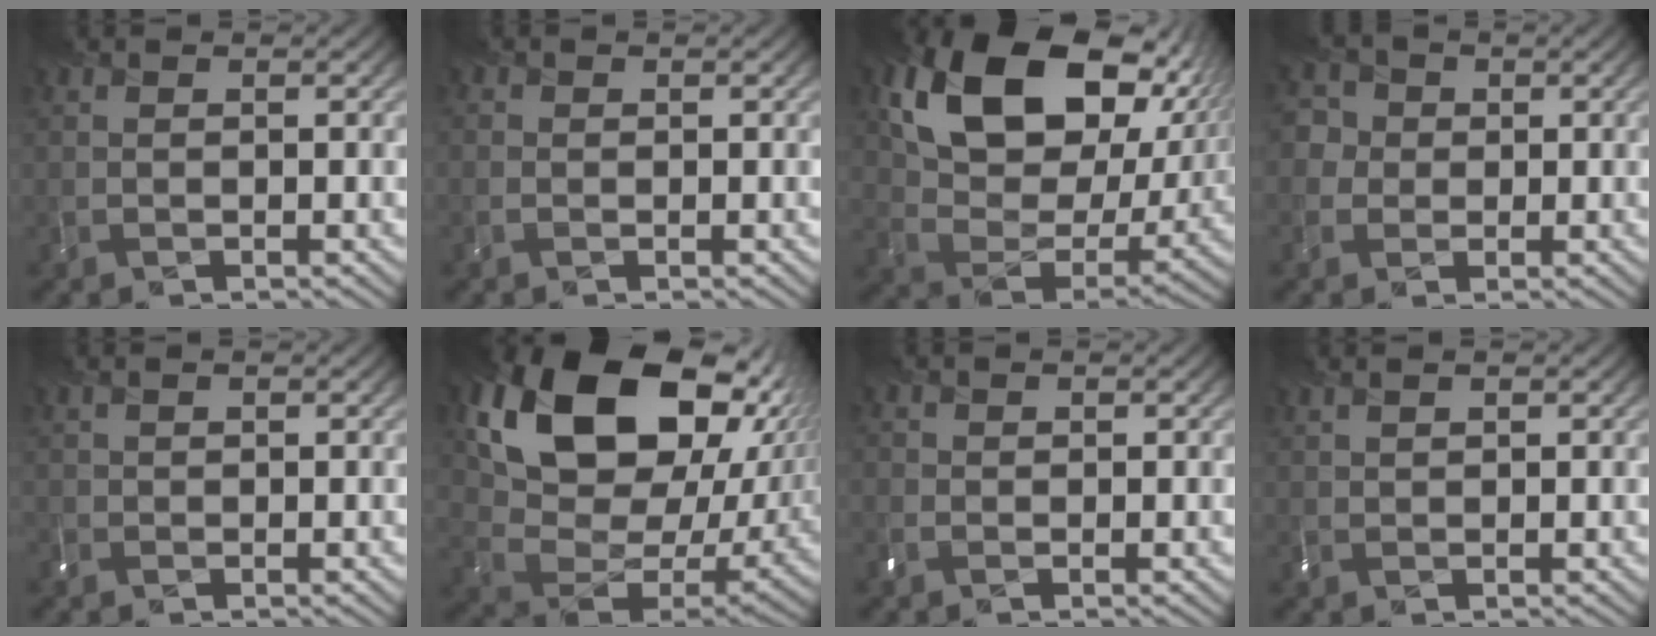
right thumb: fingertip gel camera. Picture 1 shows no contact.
{"total": 0.9, "force": [-0.3, 0.8, 0.3], "torque": [0.001, -0.001, -0.005]}
{"total": 17.4, "force": [7.3, 11.1, 11.1], "torque": [-0.216, -0.005, 0.146]}
{"total": 3.6, "force": [0.7, 3.5, 0.9], "torque": [-0.035, 0.007, -0.007]}
{"total": 1.0, "force": [0.6, 0.7, 0.4], "torque": [-0.012, 0.006, 0.011]}
{"total": 20.5, "force": [8.9, 13.3, 12.9], "torque": [-0.256, 0.003, 0.190]}
{"total": 1.2, "force": [-0.2, 1.1, 0.4], "torque": [-0.008, -0.001, -0.007]}
{"total": 1.5, "force": [1.2, 0.5, 0.8], "torque": [-0.018, 0.003, 0.025]}